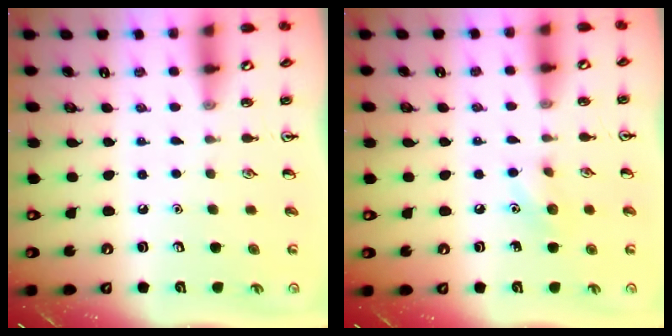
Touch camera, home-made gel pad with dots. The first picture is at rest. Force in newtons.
{"total": 7.4, "press": 7.2, "slide": 1.6}